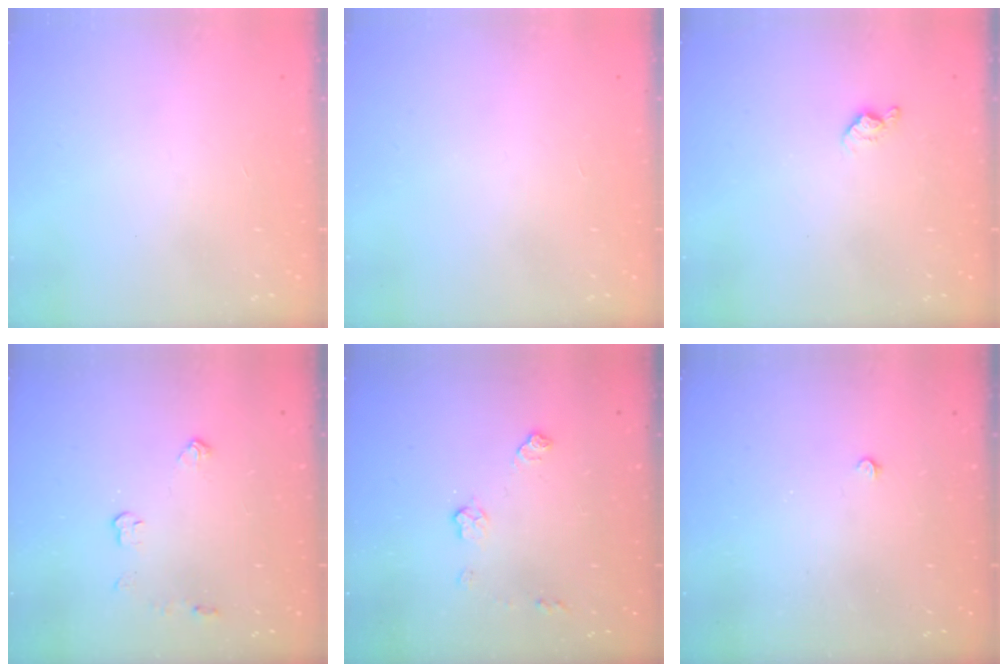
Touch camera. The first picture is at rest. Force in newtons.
{"total": 0.0}
{"total": 4.7, "press": 4.6, "slide": 0.8}
{"total": 3.7, "press": 3.6, "slide": 0.6}
{"total": 6.8, "press": 6.8, "slide": 0.3}
{"total": 2.3, "press": 2.3, "slide": 0.4}